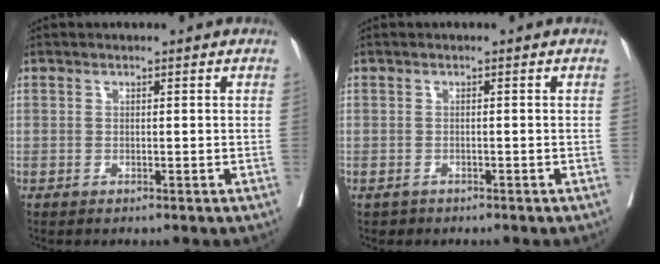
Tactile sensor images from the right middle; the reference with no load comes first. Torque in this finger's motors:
{"motor_torque": [-0.12, 0.04, -0.01, -0.01]}